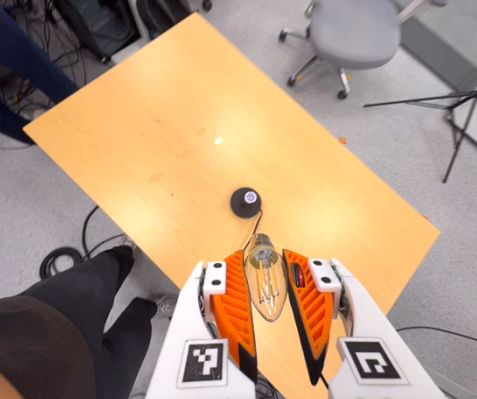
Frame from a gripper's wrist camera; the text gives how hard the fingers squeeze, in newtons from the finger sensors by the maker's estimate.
{"total": 10.5, "left": 9.8, "right": 11.3}